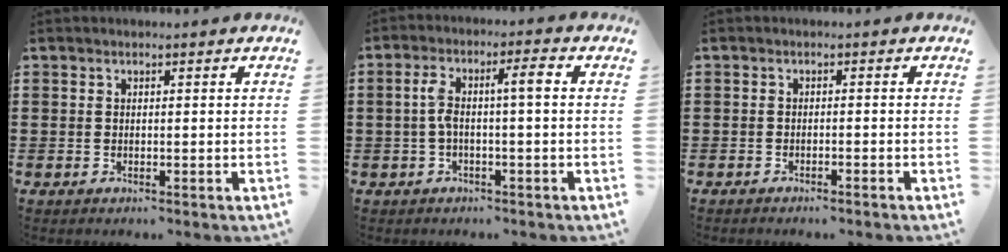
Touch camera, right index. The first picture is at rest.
{"total": 5.3, "force": [-0.1, 1.1, 5.1], "torque": [-0.103, 0.008, -0.010]}
{"total": 1.1, "force": [-1.1, -0.2, 0.2], "torque": [-0.006, -0.002, -0.022]}